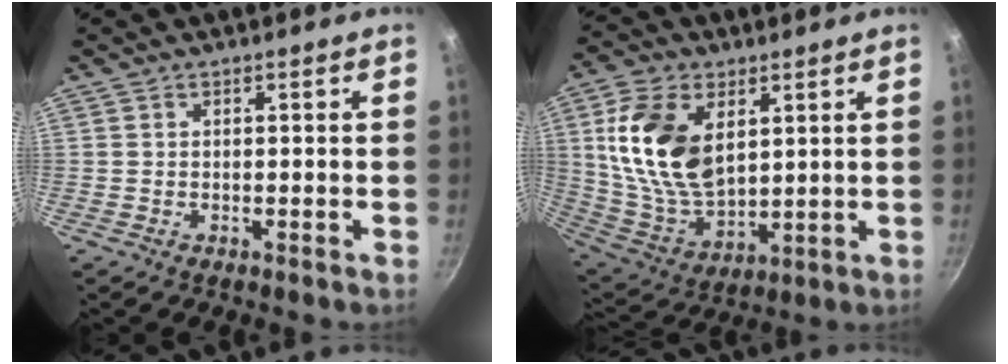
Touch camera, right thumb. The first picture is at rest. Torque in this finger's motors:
{"motor_torque": [1.11, 2.01, 1.89, 0.32, 0.53]}